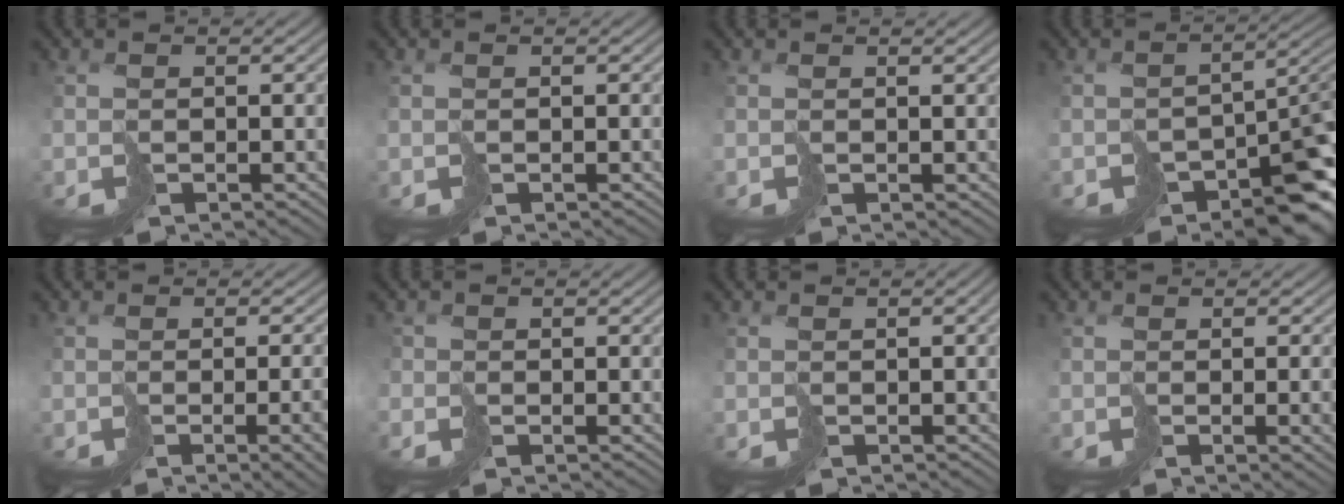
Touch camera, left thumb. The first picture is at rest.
{"total": 0.0}
{"total": 0.8, "force": [0.4, 0.1, 0.7], "torque": [-0.011, -0.001, 0.007]}
{"total": 8.7, "force": [-4.9, 4.4, 5.7], "torque": [-0.069, -0.023, -0.072]}
{"total": 7.8, "force": [-2.2, 3.1, 6.9], "torque": [-0.059, -0.014, -0.016]}
{"total": 1.6, "force": [-1.0, 1.2, 0.2], "torque": [-0.005, -0.007, -0.024]}
{"total": 1.3, "force": [-0.3, 0.4, 1.2], "torque": [-0.018, -0.002, -0.003]}
{"total": 5.2, "force": [-1.0, 1.8, 4.8], "torque": [-0.053, -0.014, -0.003]}